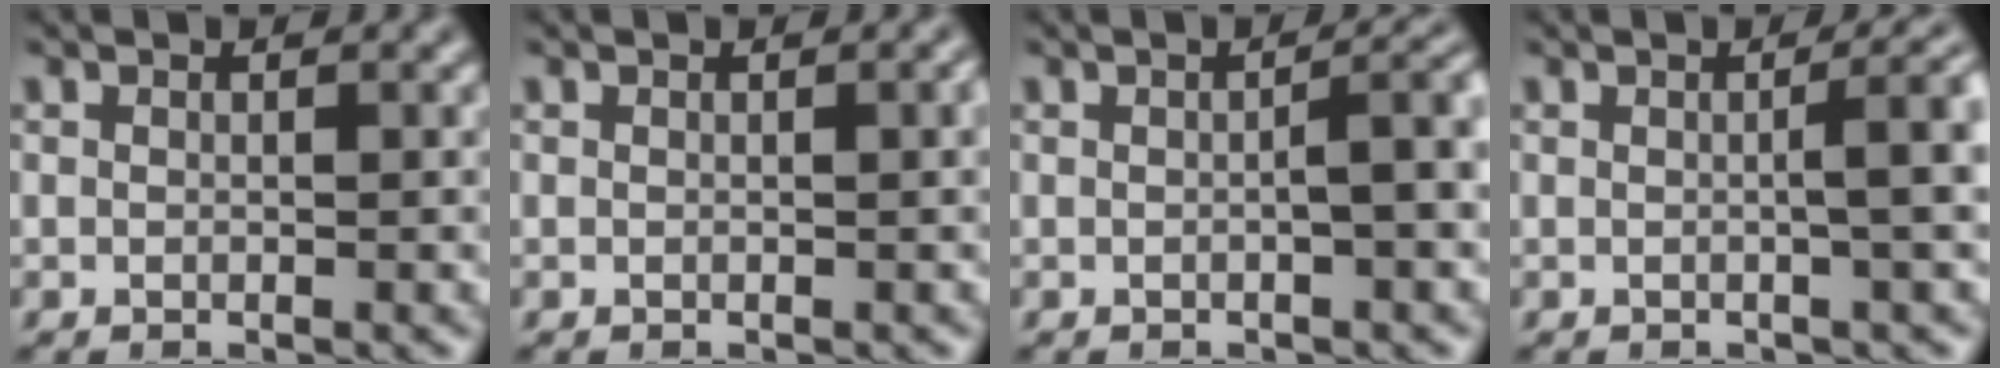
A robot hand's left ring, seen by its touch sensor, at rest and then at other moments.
{"total": 1.2, "force": [0.2, 0.3, 1.2], "torque": [-0.015, 0.002, 0.002]}
{"total": 3.6, "force": [-0.1, 0.9, 3.5], "torque": [-0.044, 0.012, -0.002]}
{"total": 4.7, "force": [0.3, 1.5, 4.4], "torque": [-0.037, 0.019, 0.002]}